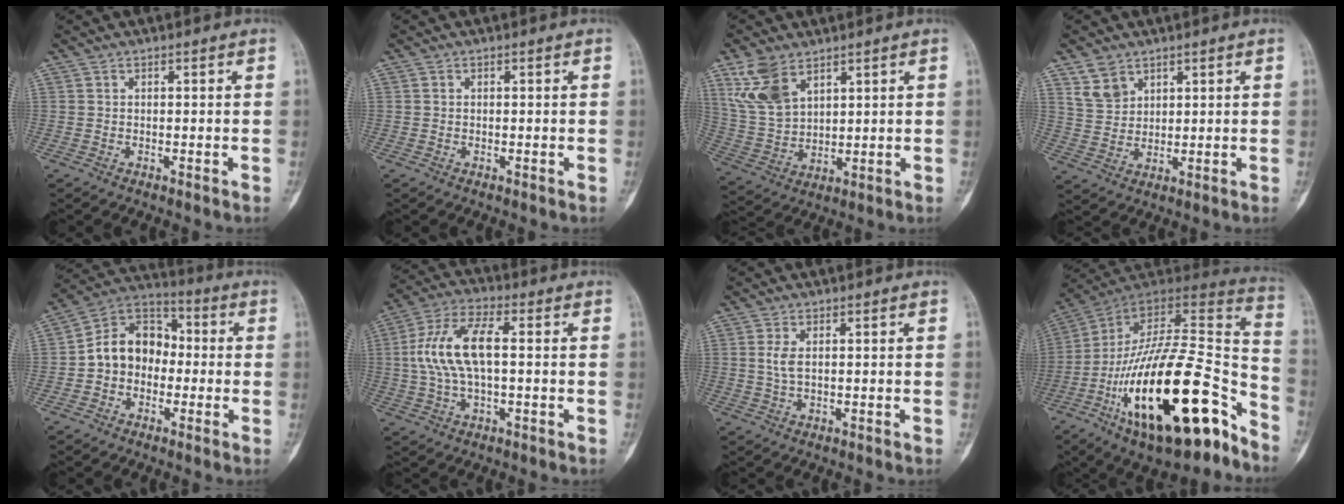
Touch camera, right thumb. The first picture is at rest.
{"total": 0.0}
{"total": 10.1, "force": [6.0, 5.7, 5.9], "torque": [-0.111, -0.019, 0.134]}
{"total": 5.4, "force": [3.5, 3.7, 1.8], "torque": [-0.020, -0.017, 0.077]}
{"total": 11.5, "force": [-1.2, 9.2, 6.9], "torque": [-0.081, 0.044, -0.037]}
{"total": 12.3, "force": [0.8, 5.4, 11.0], "torque": [-0.230, 0.029, 0.012]}
{"total": 2.4, "force": [0.5, 0.9, 2.1], "torque": [-0.056, 0.002, 0.016]}
{"total": 32.6, "force": [-16.5, 13.5, 24.7], "torque": [-0.357, 0.075, -0.265]}